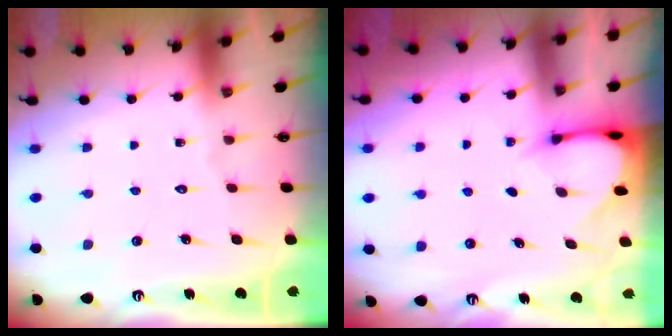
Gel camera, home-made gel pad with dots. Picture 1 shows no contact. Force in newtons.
{"total": 2.9, "press": 2.8, "slide": 0.3}